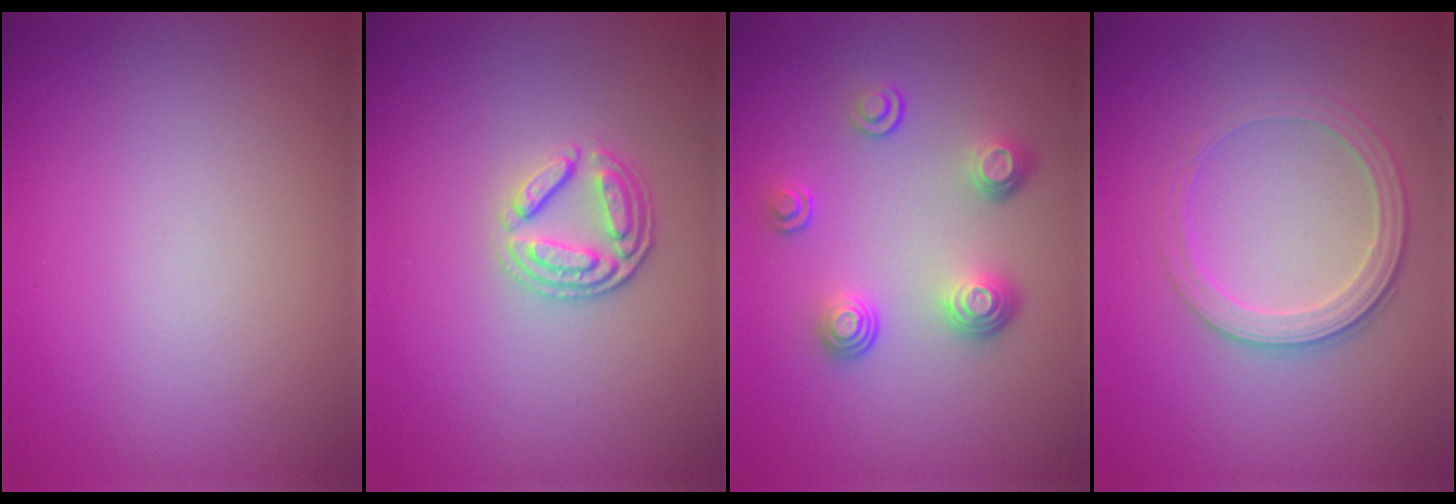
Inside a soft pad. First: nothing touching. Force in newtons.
{"total": 2.9, "press": 2.5, "slide": 1.5}
{"total": 3.6, "press": 2.7, "slide": 2.4}
{"total": 2.8, "press": 2.6, "slide": 0.9}